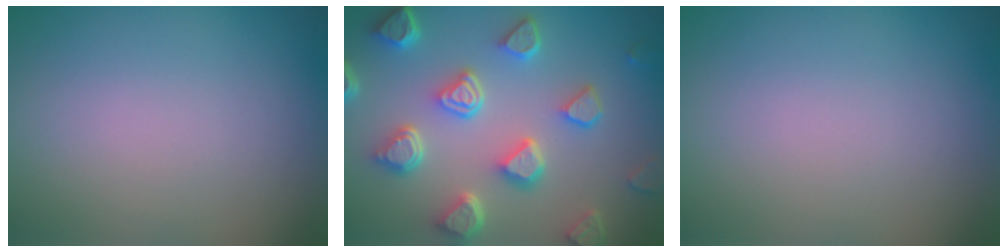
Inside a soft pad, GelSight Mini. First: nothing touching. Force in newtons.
{"total": 6.7, "press": 5.3, "slide": 4.1}
{"total": 0.0}